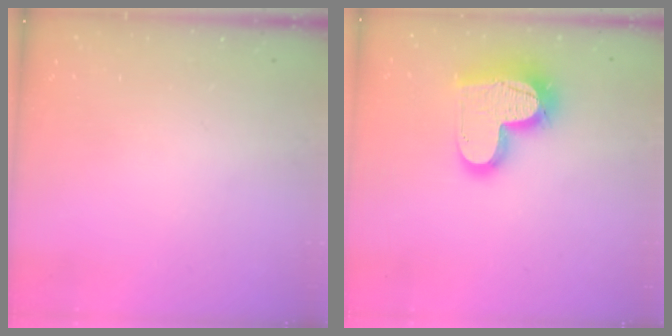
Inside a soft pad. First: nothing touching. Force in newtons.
{"total": 17.7, "press": 17.6, "slide": 1.5}